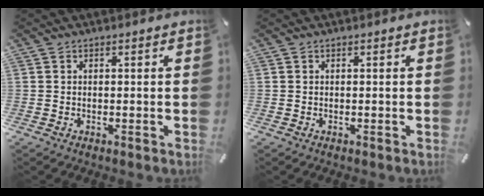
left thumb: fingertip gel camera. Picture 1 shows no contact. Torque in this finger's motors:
{"motor_torque": [0.00, 0.00, 0.00, 0.00, 0.00]}